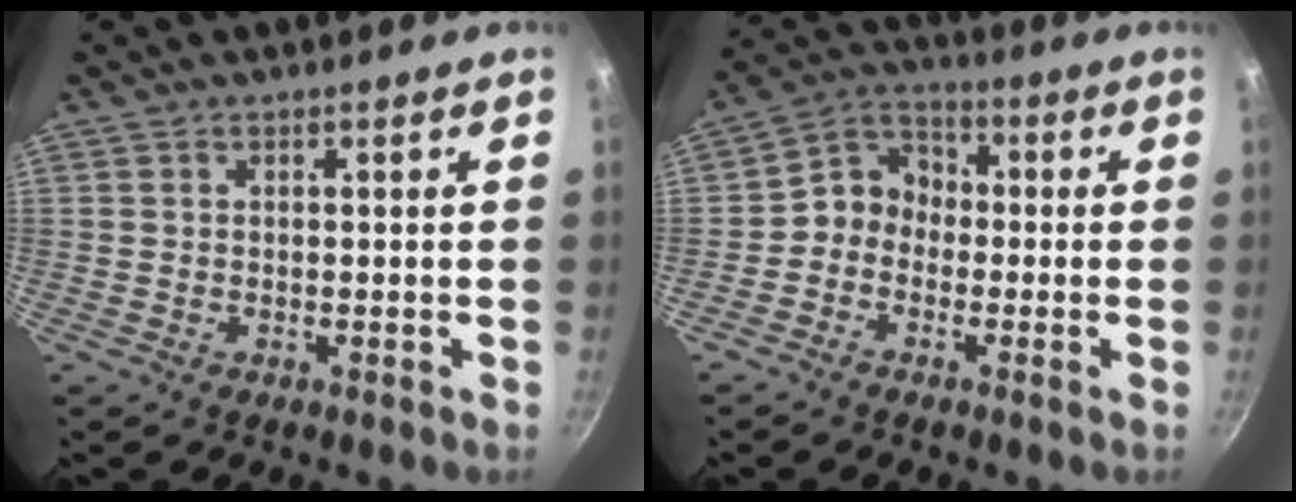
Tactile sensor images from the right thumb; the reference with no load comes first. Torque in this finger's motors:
{"motor_torque": [1.03, 1.06, 0.72, -0.51, 0.00]}